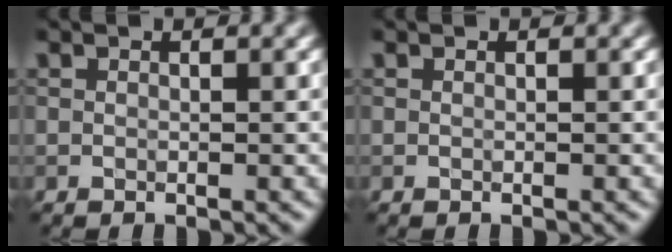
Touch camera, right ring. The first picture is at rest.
{"total": 0.0}